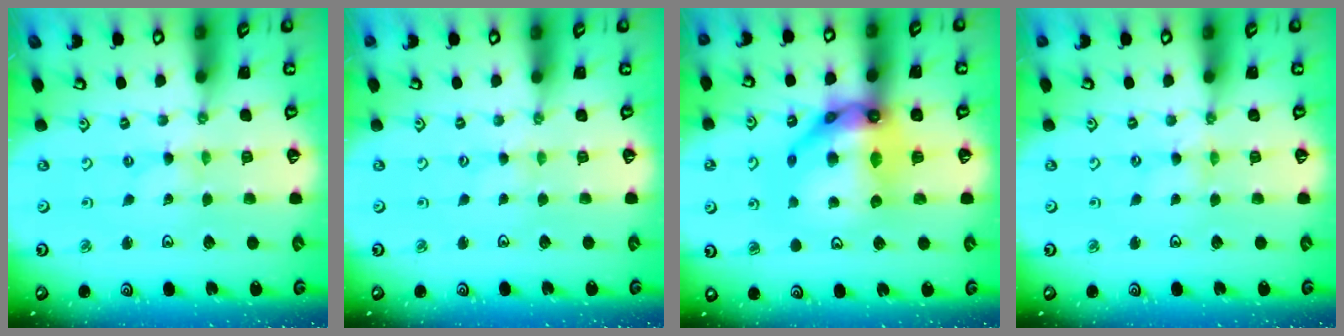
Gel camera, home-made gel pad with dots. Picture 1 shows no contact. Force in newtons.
{"total": 0.5, "press": 0.5, "slide": 0.1}
{"total": 17.7, "press": 17.6, "slide": 2.1}
{"total": 1.2, "press": 1.2, "slide": 0.3}